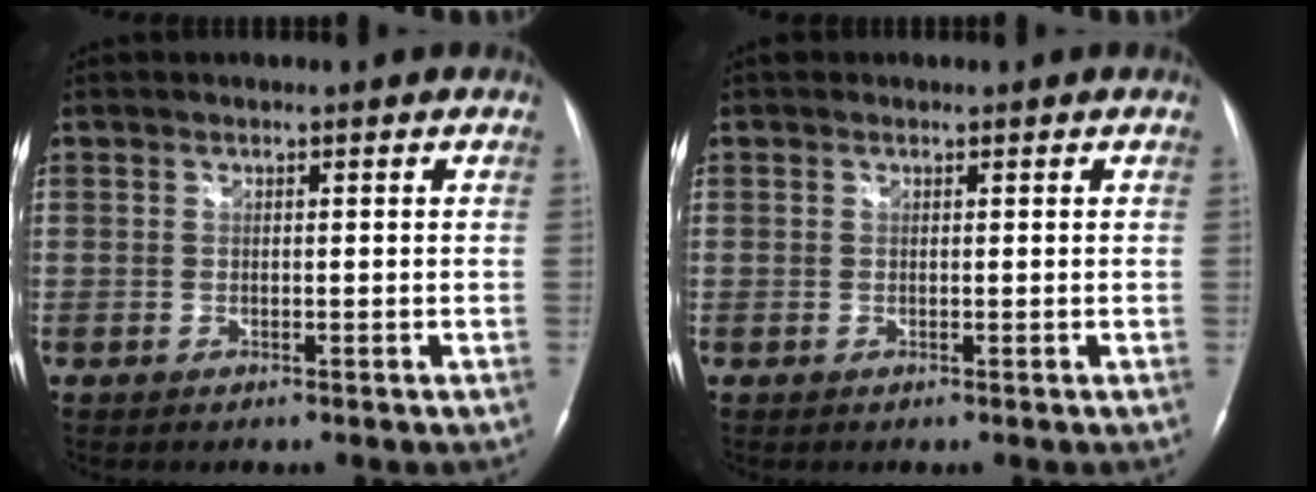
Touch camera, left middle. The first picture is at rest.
{"total": 0.0}